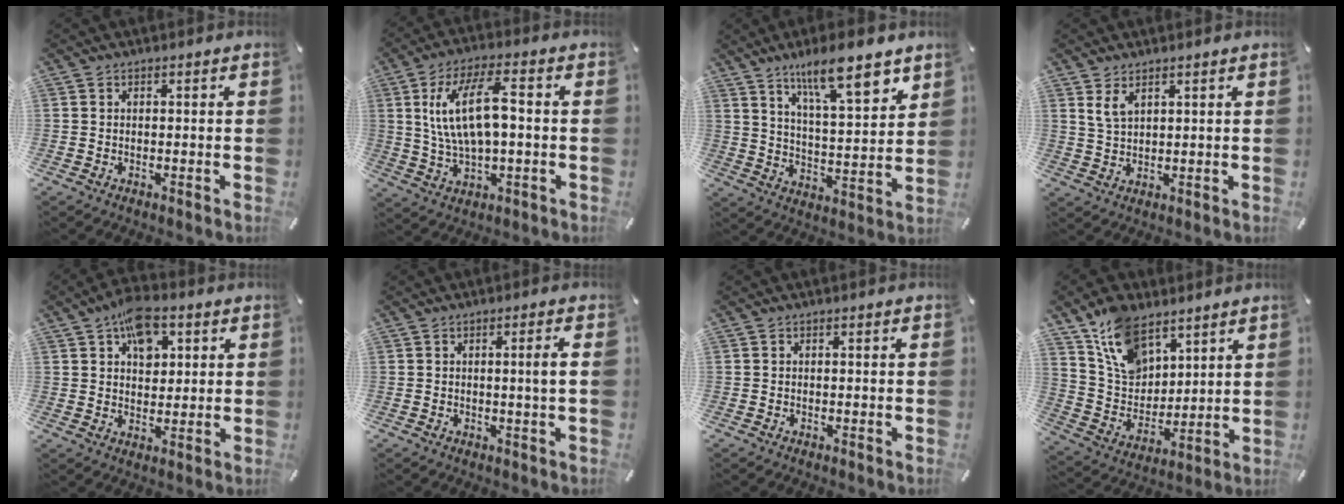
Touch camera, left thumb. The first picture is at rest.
{"total": 13.7, "force": [2.4, 6.1, 12.0], "torque": [-0.245, 0.008, 0.042]}
{"total": 14.2, "force": [10.5, 4.3, 8.6], "torque": [-0.129, -0.060, 0.176]}
{"total": 4.0, "force": [2.5, 2.0, 2.3], "torque": [-0.051, 0.000, 0.047]}
{"total": 10.3, "force": [5.9, 6.9, 4.8], "torque": [-0.060, -0.026, 0.105]}
{"total": 3.7, "force": [0.4, -0.1, 3.6], "torque": [-0.067, -0.004, 0.003]}
{"total": 0.0}
{"total": 13.7, "force": [8.8, 8.6, 6.0], "torque": [-0.126, -0.041, 0.172]}